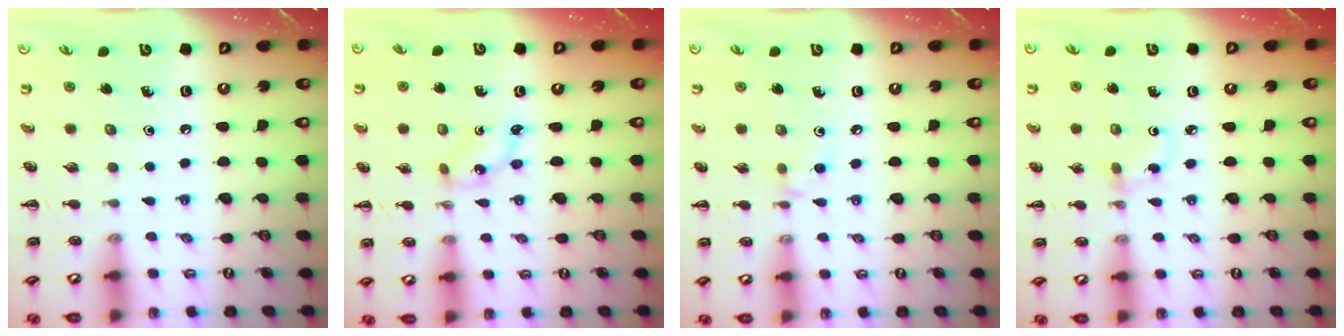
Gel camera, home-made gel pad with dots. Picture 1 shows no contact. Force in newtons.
{"total": 1.6, "press": 1.5, "slide": 0.3}
{"total": 4.0, "press": 3.7, "slide": 1.6}
{"total": 2.8, "press": 2.5, "slide": 1.2}